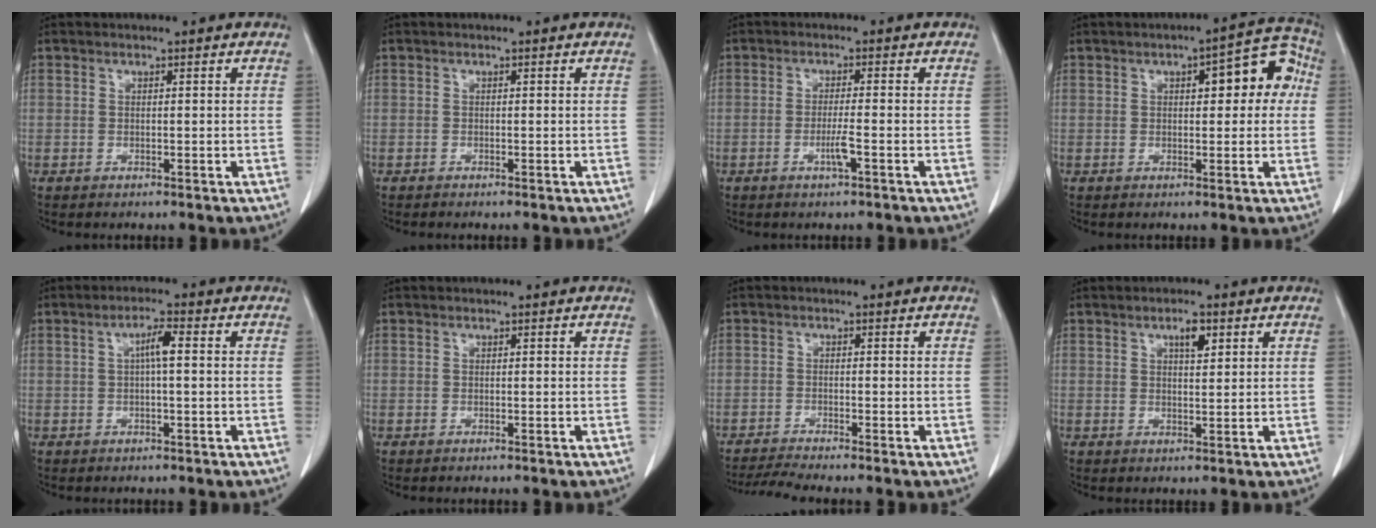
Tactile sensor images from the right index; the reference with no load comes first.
{"total": 0.0}
{"total": 2.7, "force": [-1.1, -0.2, 2.5], "torque": [-0.048, -0.002, -0.021]}
{"total": 9.0, "force": [2.0, 3.2, 8.1], "torque": [-0.088, 0.038, 0.019]}
{"total": 3.2, "force": [0.4, 0.3, 3.1], "torque": [-0.058, 0.006, 0.006]}
{"total": 0.0}
{"total": 3.8, "force": [-3.5, -1.3, 1.0], "torque": [-0.026, -0.018, -0.065]}
{"total": 2.8, "force": [1.5, 0.8, 2.3], "torque": [-0.040, 0.000, 0.024]}